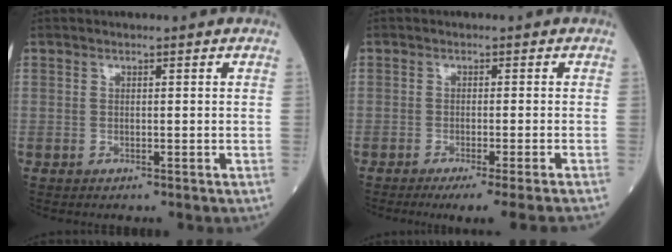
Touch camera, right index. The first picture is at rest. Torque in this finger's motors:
{"motor_torque": [-0.44, -0.56, 0.26, 0.07]}